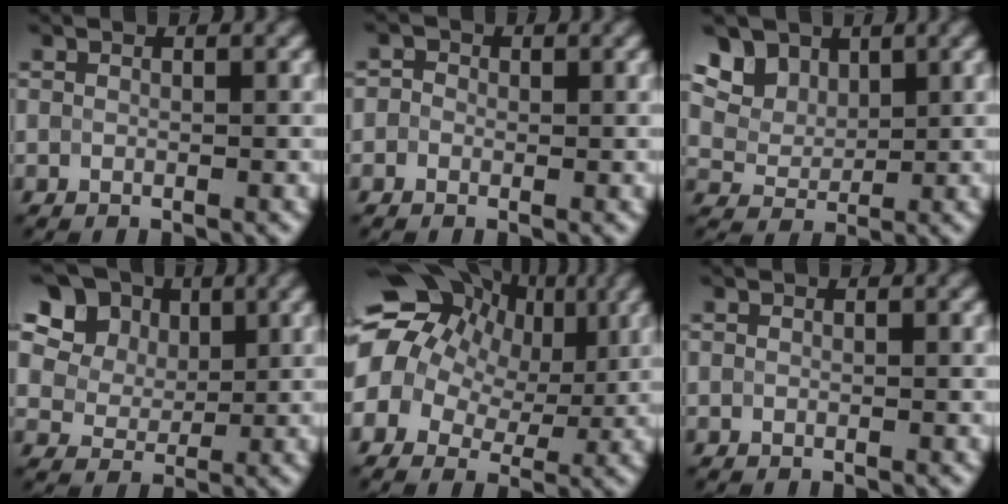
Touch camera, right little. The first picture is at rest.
{"total": 1.3, "force": [0.0, 1.2, 0.4], "torque": [0.002, -0.002, -0.016]}
{"total": 7.9, "force": [4.8, 5.2, 3.5], "torque": [-0.086, 0.005, 0.077]}
{"total": 16.0, "force": [7.7, 11.9, 7.5], "torque": [-0.192, 0.039, 0.142]}
{"total": 15.4, "force": [4.6, 11.7, 8.9], "torque": [-0.176, 0.034, 0.068]}
{"total": 0.0}